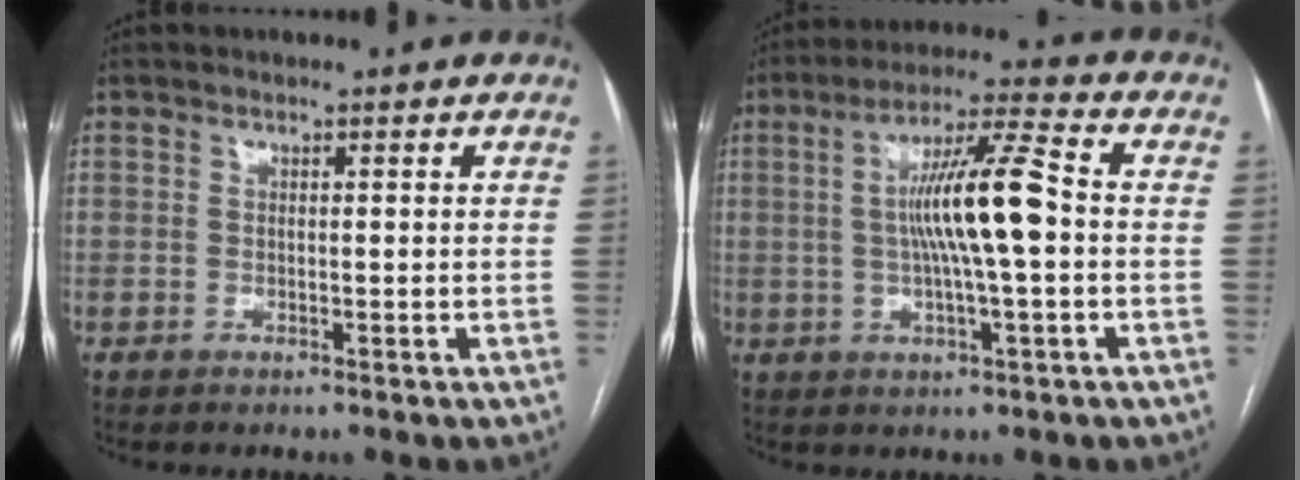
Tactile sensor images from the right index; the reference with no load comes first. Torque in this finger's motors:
{"motor_torque": [1.63, -0.05, 0.57, 0.21]}